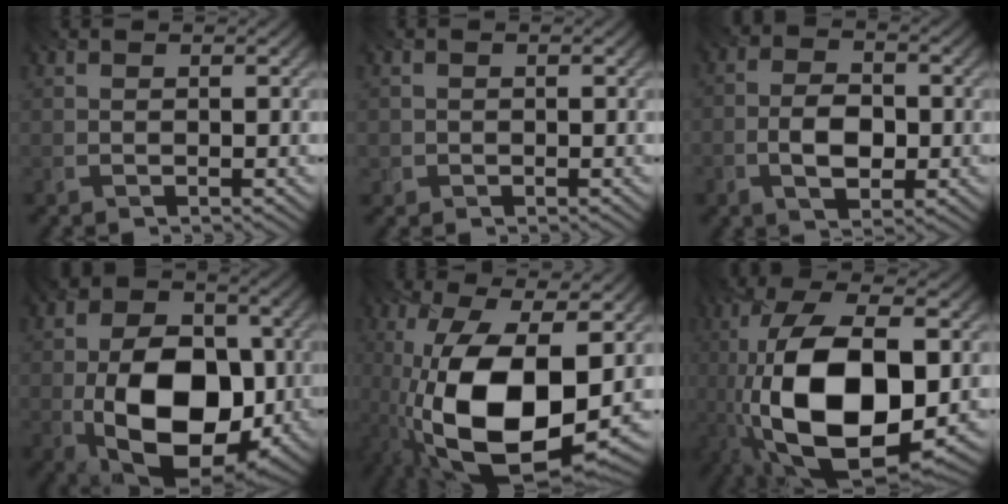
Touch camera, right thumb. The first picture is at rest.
{"total": 0.9, "force": [-0.1, 0.9, 0.0], "torque": [-0.001, 0.002, -0.003]}
{"total": 4.9, "force": [-2.6, 2.6, 3.3], "torque": [-0.052, -0.008, -0.058]}
{"total": 18.0, "force": [-4.2, 11.5, 13.2], "torque": [-0.180, -0.007, -0.090]}
{"total": 18.6, "force": [-4.8, 9.2, 15.5], "torque": [-0.305, -0.035, -0.078]}
{"total": 16.9, "force": [-4.7, 8.5, 13.9], "torque": [-0.264, -0.022, -0.085]}